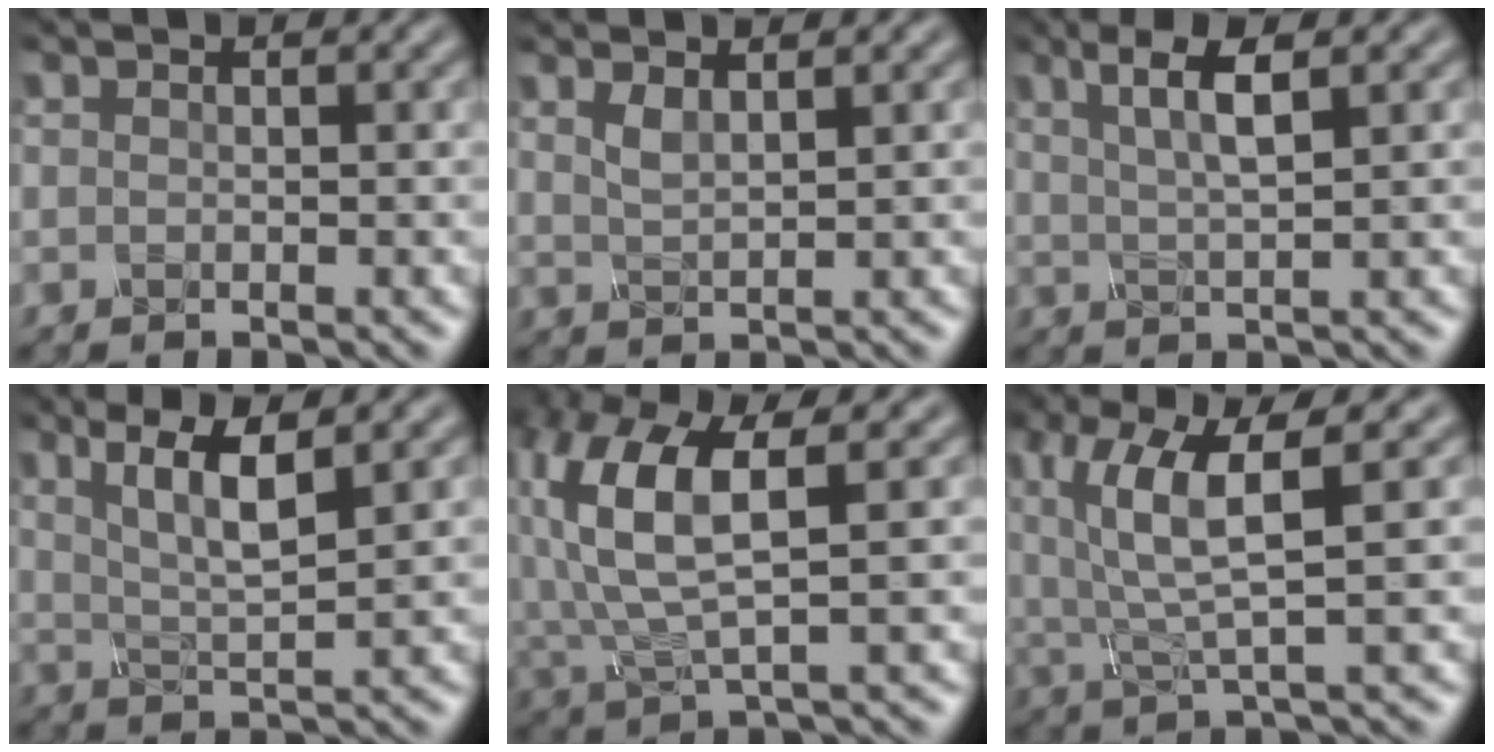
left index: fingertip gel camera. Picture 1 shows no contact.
{"total": 1.8, "force": [0.9, 0.5, 1.5], "torque": [-0.033, -0.002, 0.019]}
{"total": 3.9, "force": [1.6, 0.9, 3.5], "torque": [-0.066, 0.000, 0.030]}
{"total": 4.9, "force": [2.0, 1.2, 4.3], "torque": [-0.081, -0.006, 0.037]}
{"total": 7.9, "force": [1.1, 3.1, 7.2], "torque": [-0.165, 0.009, 0.019]}
{"total": 6.5, "force": [1.9, 1.7, 6.0], "torque": [-0.127, 0.004, 0.037]}